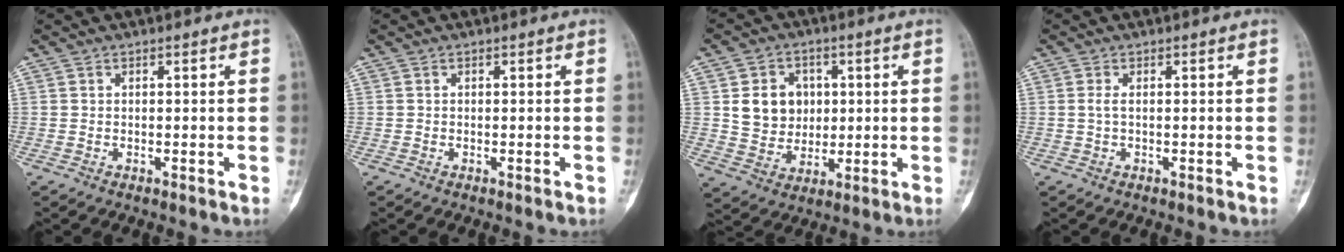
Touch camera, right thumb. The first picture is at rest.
{"total": 0.0}
{"total": 9.8, "force": [1.9, 8.4, 4.8], "torque": [-0.037, -0.006, 0.040]}
{"total": 1.0, "force": [0.0, 0.3, 1.0], "torque": [-0.025, -0.001, 0.001]}